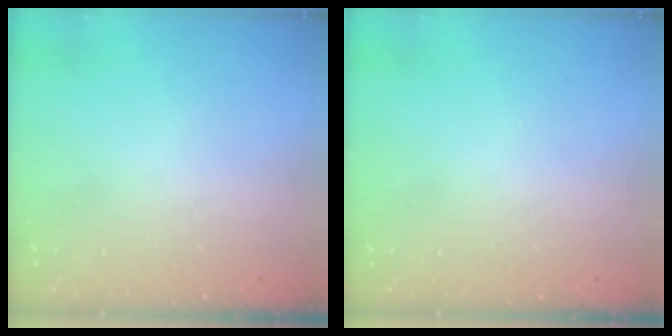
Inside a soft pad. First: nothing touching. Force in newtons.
{"total": 0.0}